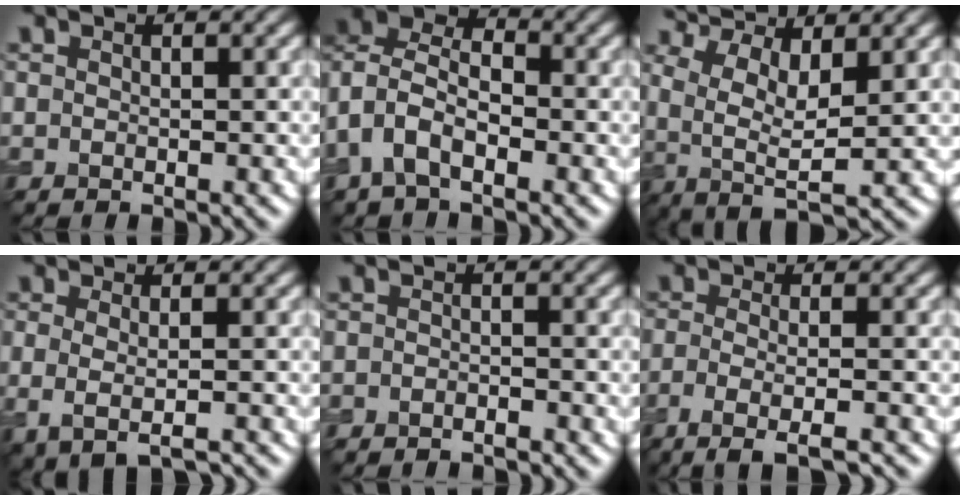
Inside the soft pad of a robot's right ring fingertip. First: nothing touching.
{"total": 6.4, "force": [-1.9, 4.1, 4.6], "torque": [-0.097, 0.014, -0.052]}
{"total": 6.2, "force": [2.0, 2.1, 5.4], "torque": [-0.113, 0.005, 0.033]}
{"total": 2.7, "force": [-0.5, 0.9, 2.5], "torque": [-0.044, -0.008, -0.006]}
{"total": 1.8, "force": [-1.7, 0.2, 0.3], "torque": [0.000, -0.003, -0.031]}
{"total": 5.0, "force": [-3.1, 1.2, 3.8], "torque": [-0.060, -0.011, -0.057]}